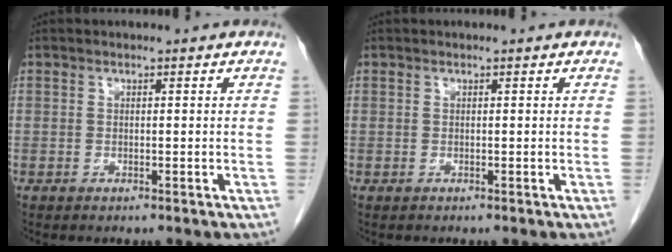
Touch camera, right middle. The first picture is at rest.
{"total": 0.0}